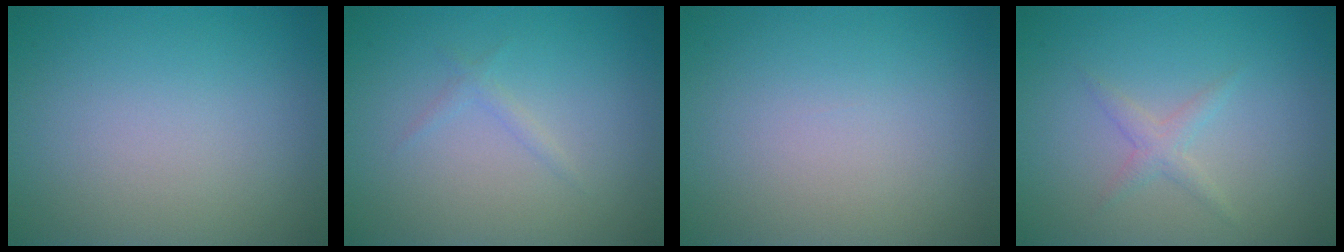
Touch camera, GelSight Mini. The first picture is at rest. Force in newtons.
{"total": 0.8, "press": 0.8, "slide": 0.1}
{"total": 0.0}
{"total": 1.3, "press": 1.3, "slide": 0.1}